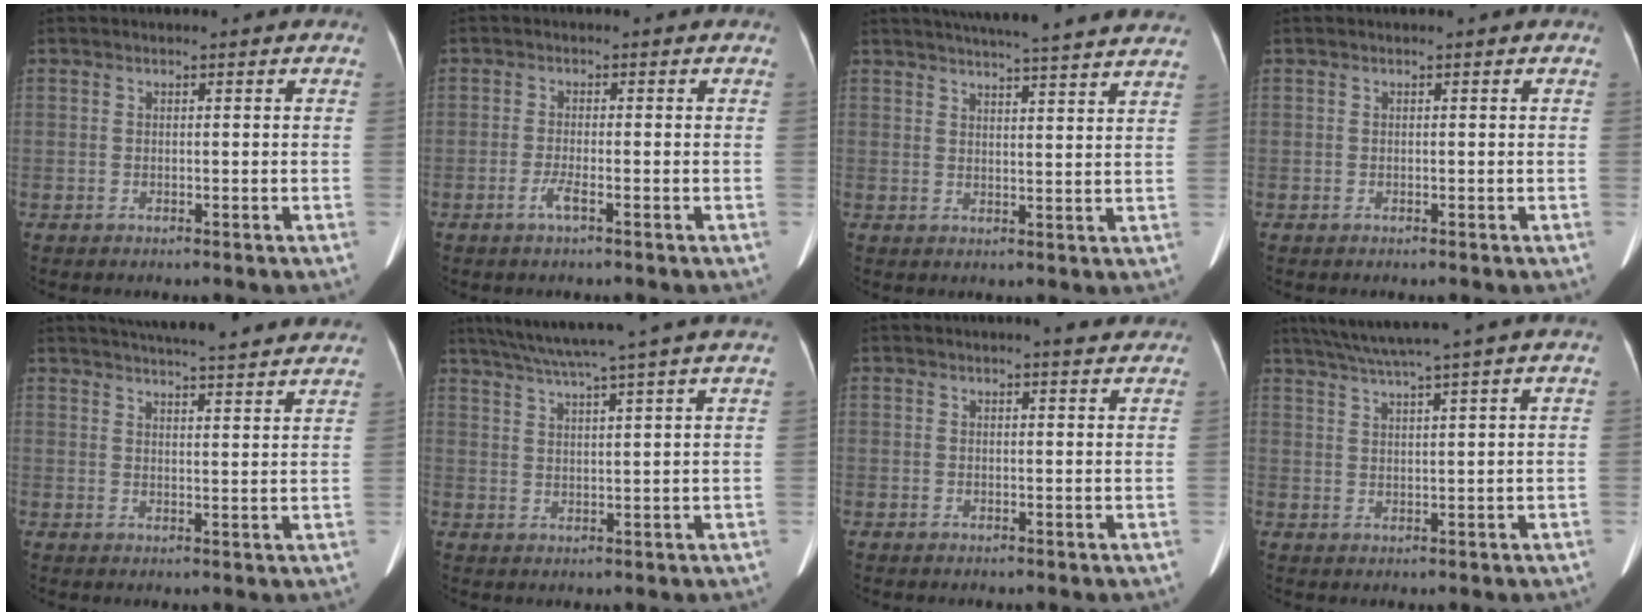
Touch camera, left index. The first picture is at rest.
{"total": 2.0, "force": [-1.1, 0.0, 1.7], "torque": [-0.040, -0.004, -0.024]}
{"total": 20.0, "force": [18.1, 0.5, 8.3], "torque": [-0.125, 0.005, 0.224]}
{"total": 0.0}
{"total": 20.6, "force": [18.9, 1.5, 8.1], "torque": [-0.120, 0.010, 0.237]}
{"total": 14.8, "force": [12.4, -1.8, 7.8], "torque": [-0.136, 0.012, 0.168]}
{"total": 3.5, "force": [3.2, 0.4, 1.4], "torque": [-0.020, 0.002, 0.030]}
{"total": 10.4, "force": [8.7, -2.0, 5.3], "torque": [-0.091, 0.017, 0.126]}